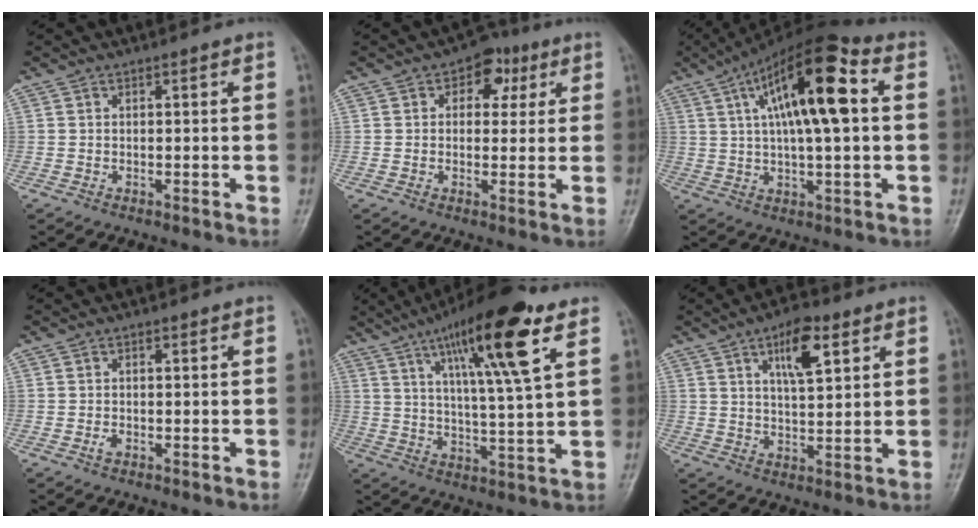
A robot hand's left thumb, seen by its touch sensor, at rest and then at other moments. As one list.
[{"total": 6.1, "force": [2.4, 4.4, 3.6], "torque": [-0.007, 0.000, 0.023]}, {"total": 17.7, "force": [4.3, 5.5, 16.3], "torque": [-0.269, 0.024, 0.060]}, {"total": 1.1, "force": [-0.4, 0.7, 0.8], "torque": [-0.013, -0.001, -0.007]}, {"total": 17.2, "force": [8.4, 2.6, 14.7], "torque": [-0.239, -0.025, 0.137]}, {"total": 9.0, "force": [4.3, 3.4, 7.2], "torque": [-0.103, -0.019, 0.069]}]